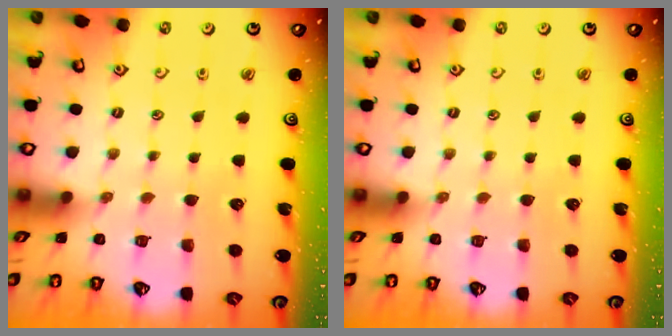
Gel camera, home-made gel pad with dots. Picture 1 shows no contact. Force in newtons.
{"total": 0.0}